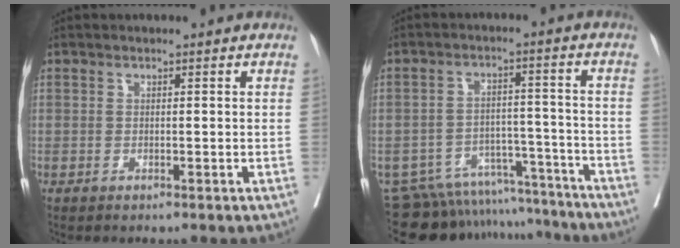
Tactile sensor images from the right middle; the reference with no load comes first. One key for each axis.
{"total": 15.6, "fx": -14.7, "fy": 4.5, "fz": 2.4, "tx": -0.040, "ty": 0.031, "tz": -0.198}